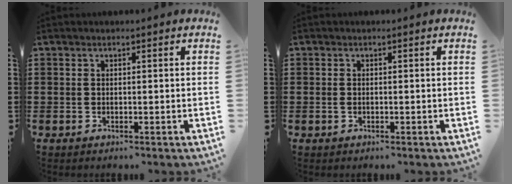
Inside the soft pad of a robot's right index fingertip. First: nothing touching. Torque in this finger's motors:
{"motor_torque": [-0.28, 0.51, -0.01, -0.01]}